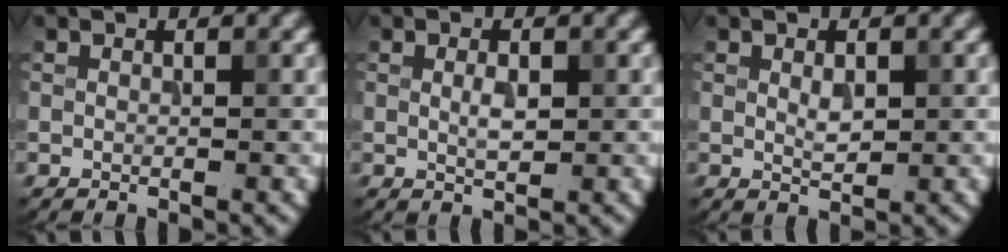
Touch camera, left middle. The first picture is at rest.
{"total": 1.6, "force": [0.2, 0.6, 1.4], "torque": [-0.031, 0.000, 0.007]}
{"total": 1.5, "force": [0.4, 0.7, 1.2], "torque": [-0.023, -0.001, 0.010]}